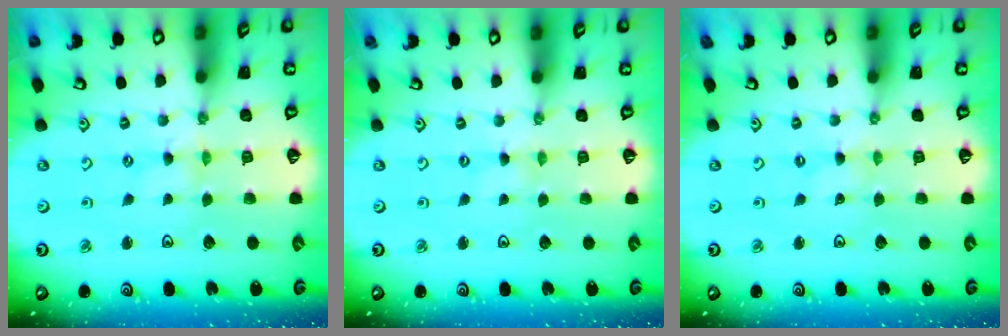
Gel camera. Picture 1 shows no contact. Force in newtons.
{"total": 0.0}
{"total": 0.0}